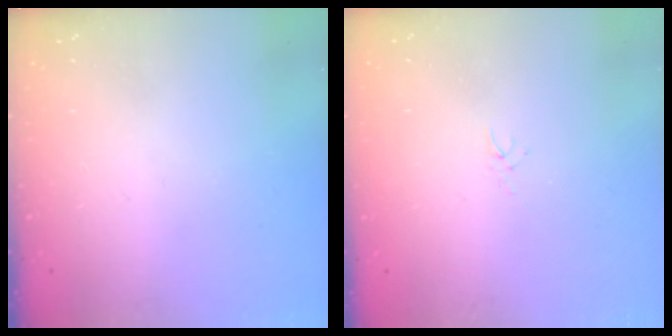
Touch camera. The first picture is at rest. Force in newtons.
{"total": 1.0, "press": 1.0, "slide": 0.3}